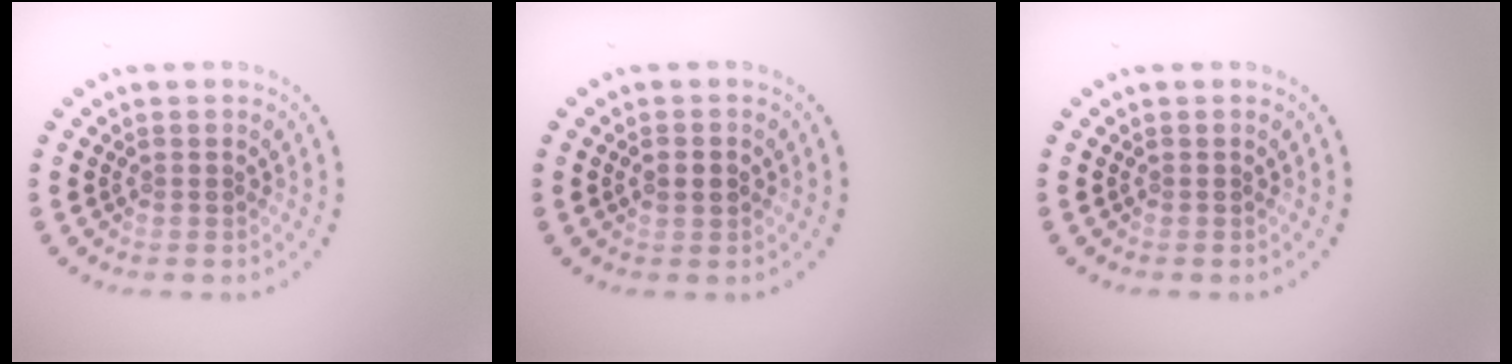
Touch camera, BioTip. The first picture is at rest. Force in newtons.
{"total": 1.8, "press": 1.8, "slide": 0.1}
{"total": 0.0}